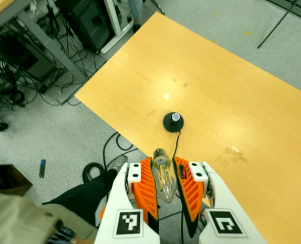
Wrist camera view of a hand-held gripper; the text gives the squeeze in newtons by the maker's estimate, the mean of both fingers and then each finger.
{"total": 22.2, "left": 23.9, "right": 20.6}